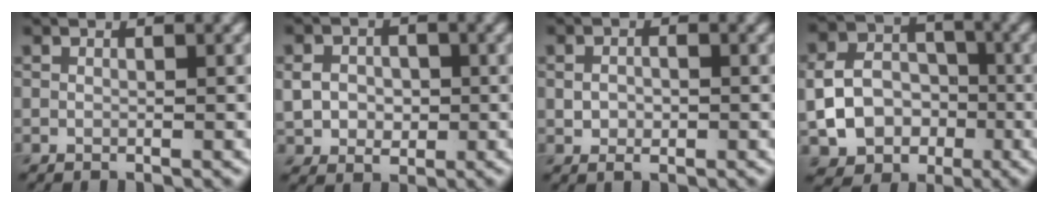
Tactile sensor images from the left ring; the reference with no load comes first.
{"total": 3.3, "force": [0.0, 2.8, 1.8], "torque": [-0.040, -0.004, -0.002]}
{"total": 1.7, "force": [-0.2, 1.1, 1.2], "torque": [-0.026, 0.001, -0.005]}
{"total": 6.5, "force": [-1.5, 5.3, 3.3], "torque": [-0.062, -0.006, -0.022]}